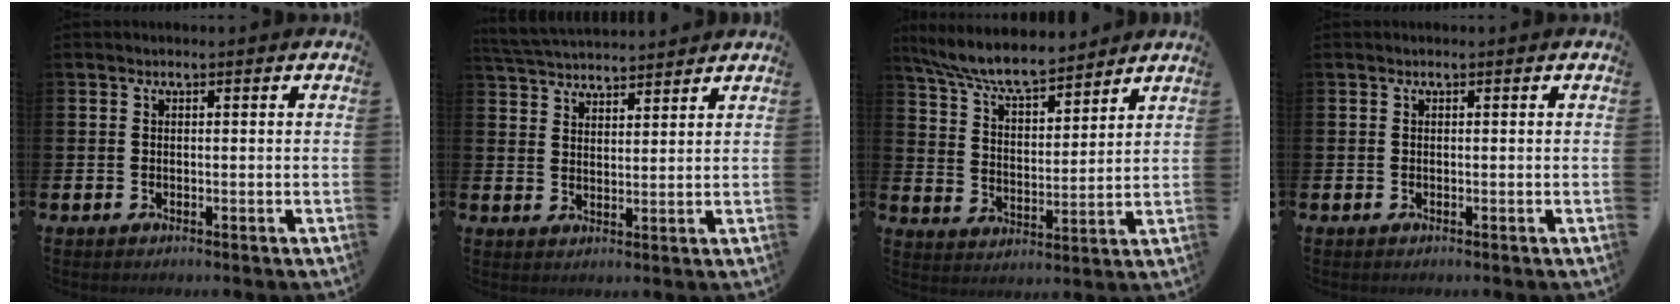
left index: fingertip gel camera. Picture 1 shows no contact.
{"total": 4.5, "force": [4.4, 0.6, 0.0], "torque": [-0.020, -0.021, 0.082]}
{"total": 8.0, "force": [7.4, 1.1, 2.9], "torque": [-0.086, -0.040, 0.132]}
{"total": 0.0}